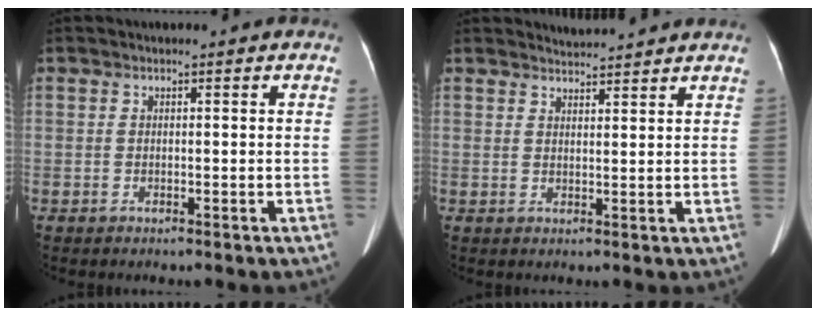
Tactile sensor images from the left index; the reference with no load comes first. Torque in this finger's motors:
{"motor_torque": [0.10, -0.16, -0.10, 0.00]}